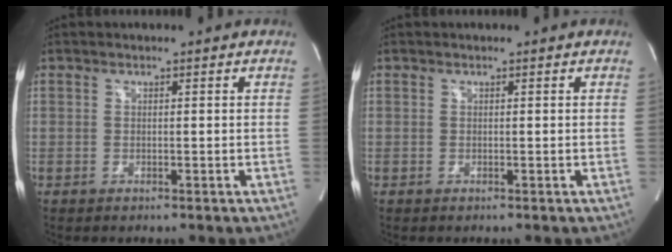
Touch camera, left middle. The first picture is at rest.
{"total": 0.0}